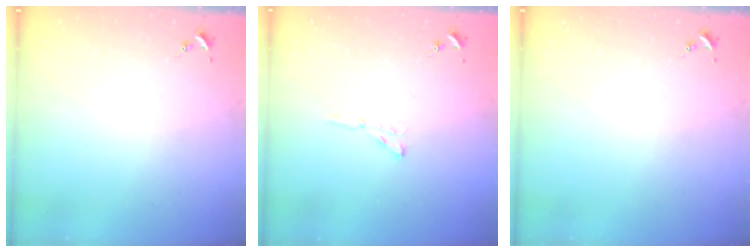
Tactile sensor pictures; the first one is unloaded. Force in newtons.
{"total": 3.5, "press": 3.5, "slide": 0.4}
{"total": 0.0}